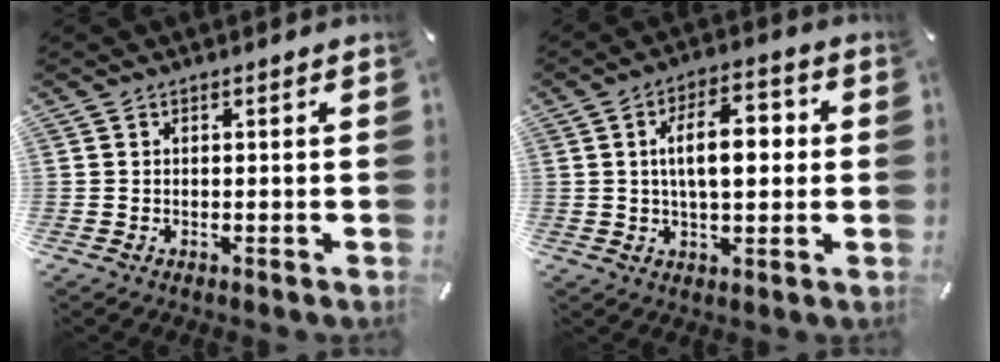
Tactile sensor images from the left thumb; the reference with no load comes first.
{"total": 11.3, "force": [1.4, 5.7, 9.7], "torque": [-0.149, 0.002, 0.015]}